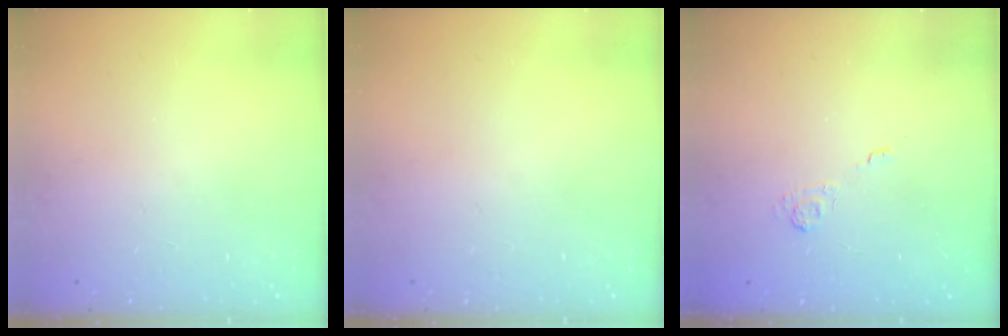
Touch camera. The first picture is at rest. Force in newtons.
{"total": 0.0}
{"total": 2.0, "press": 1.5, "slide": 1.3}